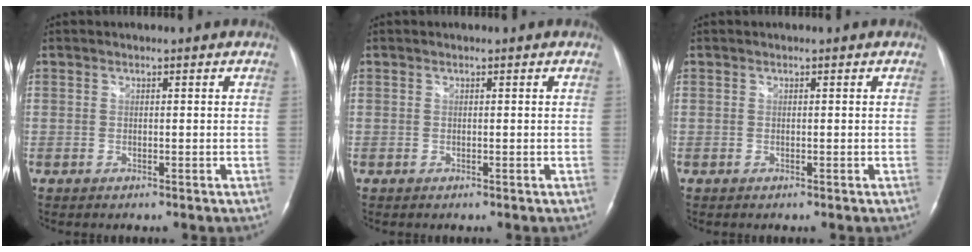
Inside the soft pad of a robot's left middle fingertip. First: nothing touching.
{"total": 0.0}
{"total": 0.0}